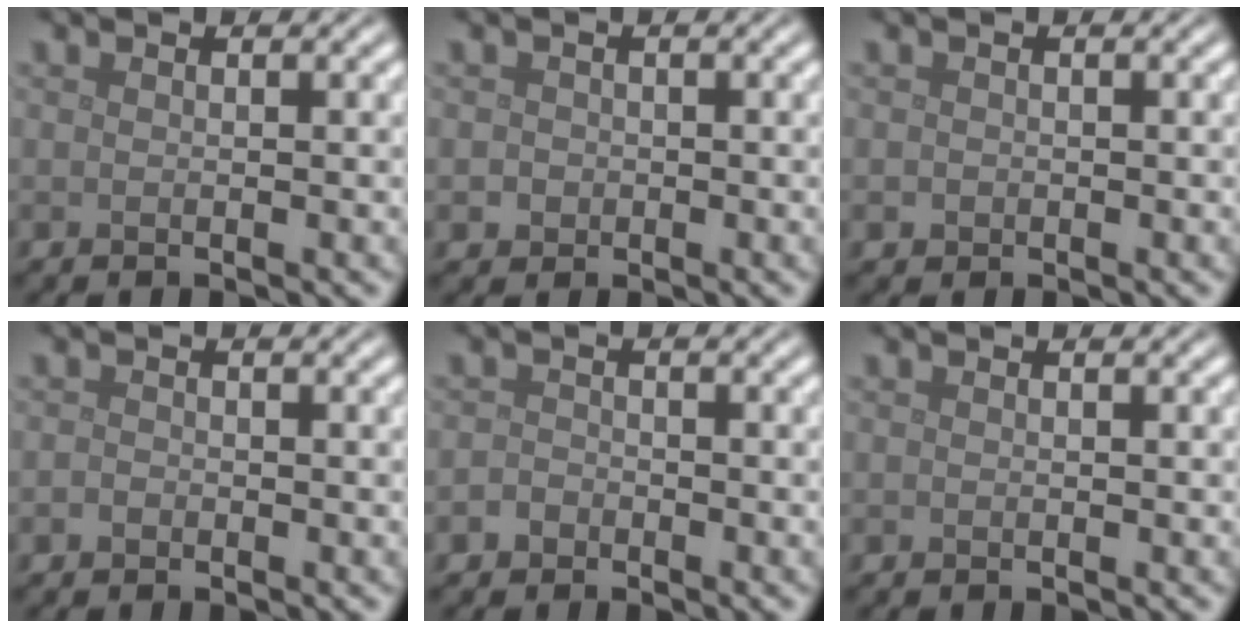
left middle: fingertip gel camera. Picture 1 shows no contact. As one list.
[{"total": 1.1, "force": [-0.2, 1.0, 0.1], "torque": [0.006, -0.003, -0.003]}, {"total": 0.6, "force": [-0.1, 0.6, 0.1], "torque": [0.003, -0.004, -0.003]}, {"total": 0.6, "force": [-0.4, 0.5, 0.2], "torque": [-0.004, -0.001, -0.009]}, {"total": 1.1, "force": [-0.7, 0.8, 0.2], "torque": [-0.001, 0.003, -0.016]}, {"total": 0.0}]